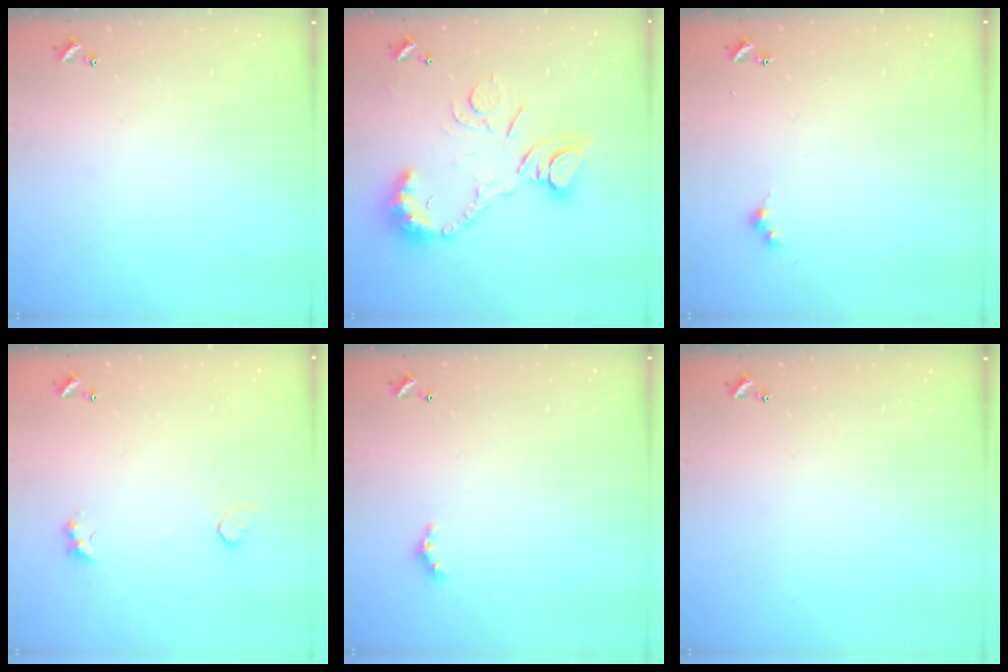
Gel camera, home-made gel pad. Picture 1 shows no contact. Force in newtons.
{"total": 13.9, "press": 13.8, "slide": 1.5}
{"total": 2.7, "press": 2.6, "slide": 0.5}
{"total": 2.8, "press": 2.6, "slide": 1.0}
{"total": 2.3, "press": 2.3, "slide": 0.4}
{"total": 0.0}